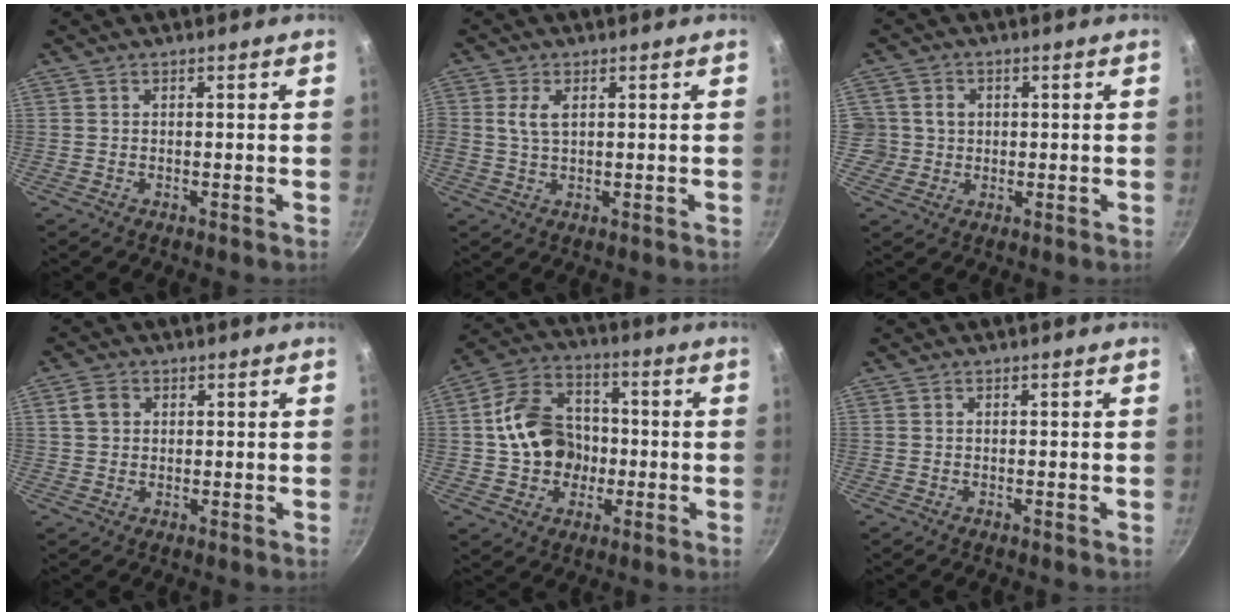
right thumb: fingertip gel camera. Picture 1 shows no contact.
{"total": 3.9, "force": [1.1, 2.0, 3.2], "torque": [-0.065, -0.001, 0.022]}
{"total": 5.2, "force": [0.7, 5.0, 1.2], "torque": [0.003, 0.012, 0.014]}
{"total": 3.3, "force": [1.1, 2.7, 1.5], "torque": [-0.016, 0.002, 0.017]}
{"total": 14.2, "force": [-0.4, 11.6, 8.2], "torque": [-0.118, 0.032, -0.011]}
{"total": 0.0}